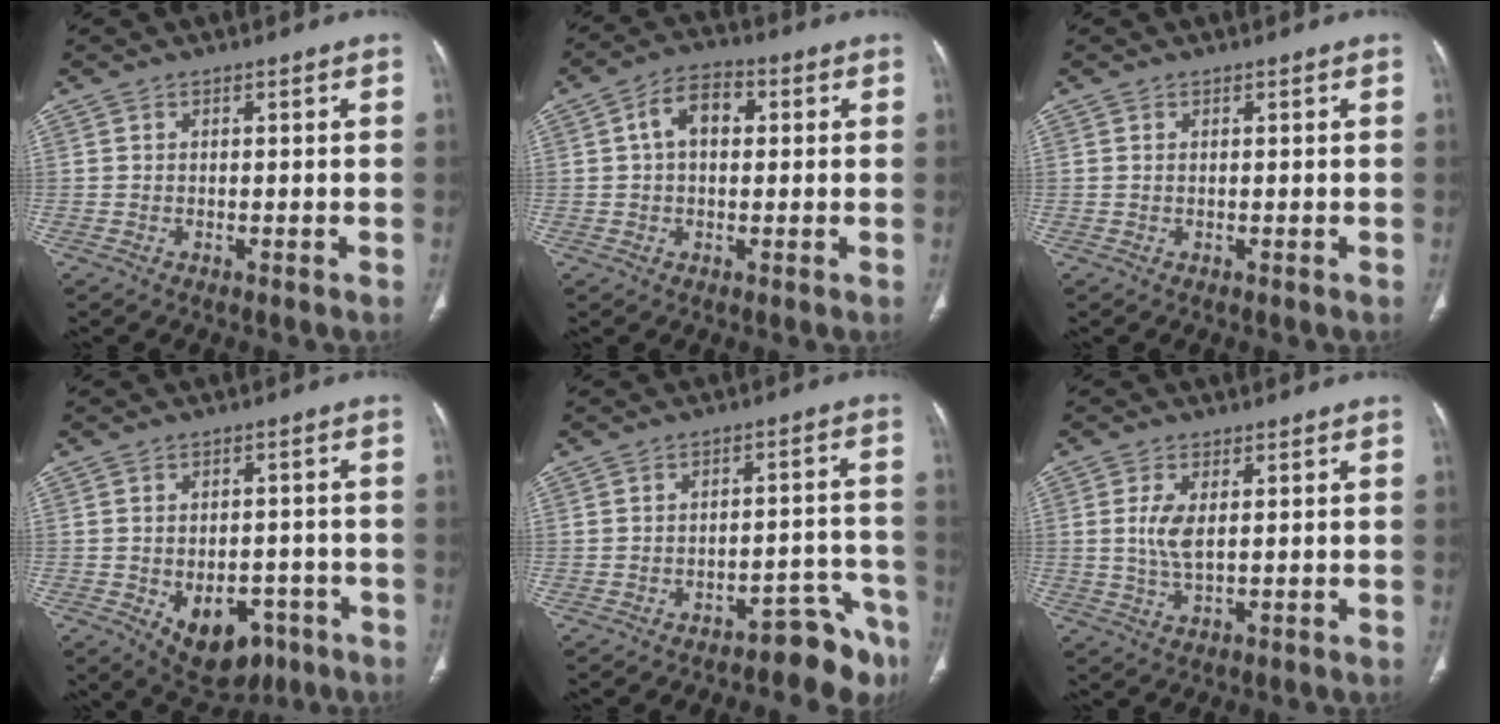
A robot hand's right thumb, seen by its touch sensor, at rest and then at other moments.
{"total": 7.2, "force": [1.3, 4.6, 5.4], "torque": [-0.085, 0.019, 0.015]}
{"total": 0.0}
{"total": 11.1, "force": [-4.9, 7.3, 6.8], "torque": [-0.071, 0.023, -0.055]}
{"total": 7.6, "force": [-6.6, 3.1, 2.1], "torque": [0.014, 0.096, -0.090]}
{"total": 4.8, "force": [0.8, 2.1, 4.3], "torque": [-0.096, -0.008, 0.020]}